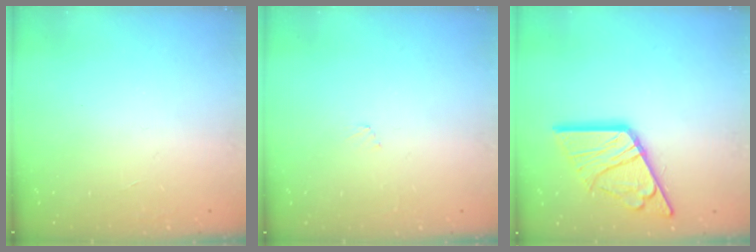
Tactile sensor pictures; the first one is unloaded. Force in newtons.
{"total": 3.6, "press": 3.6, "slide": 0.3}
{"total": 17.5, "press": 17.4, "slide": 1.8}